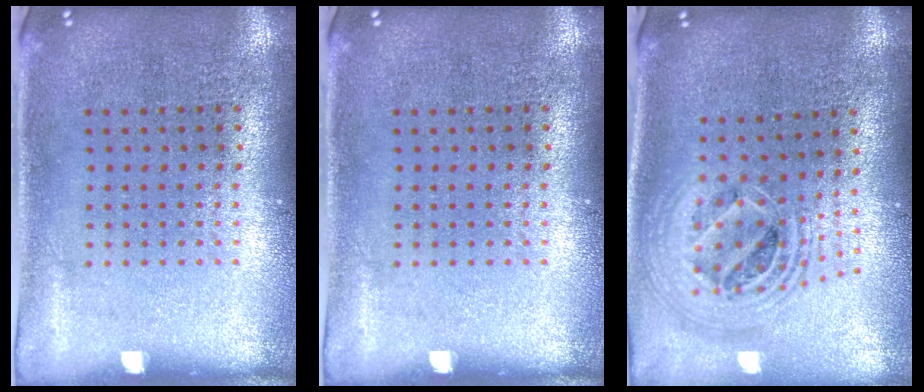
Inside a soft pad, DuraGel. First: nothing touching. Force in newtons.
{"total": 0.0}
{"total": 2.2, "press": 1.8, "slide": 1.3}